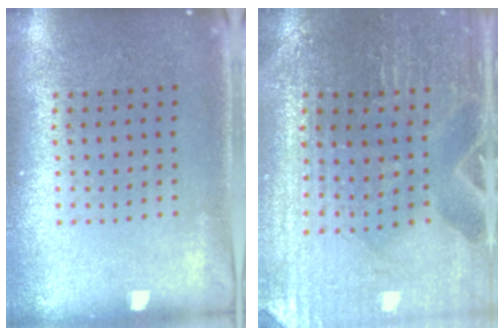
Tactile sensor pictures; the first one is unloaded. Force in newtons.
{"total": 1.2, "press": 1.2, "slide": 0.0}